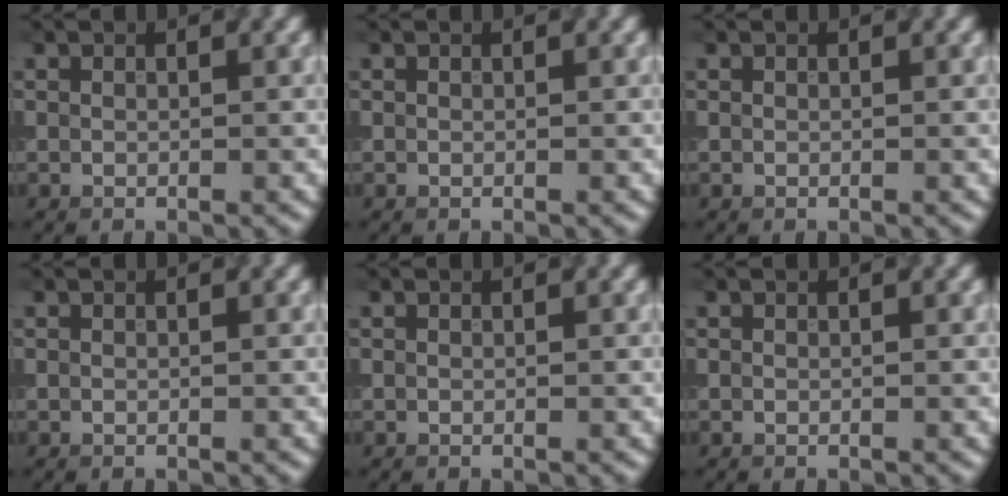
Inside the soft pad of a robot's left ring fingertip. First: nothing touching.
{"total": 0.0}
{"total": 0.0}
{"total": 0.0}
{"total": 0.0}
{"total": 0.0}